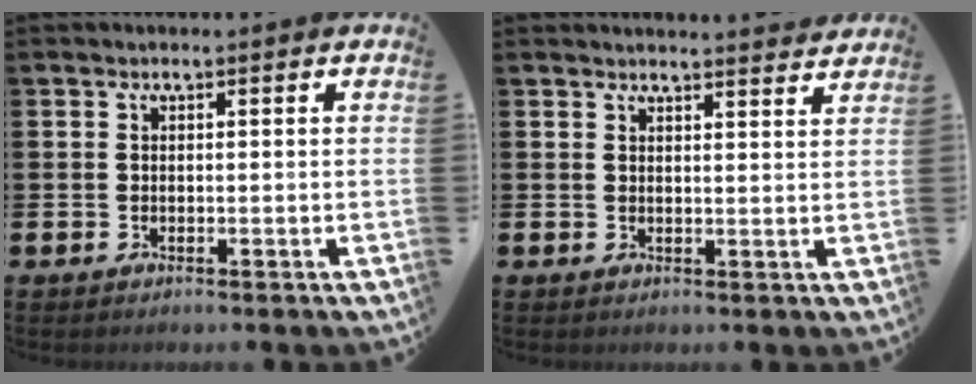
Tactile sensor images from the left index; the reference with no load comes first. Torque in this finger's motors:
{"motor_torque": [0.45, -1.69, 0.12, 0.09]}